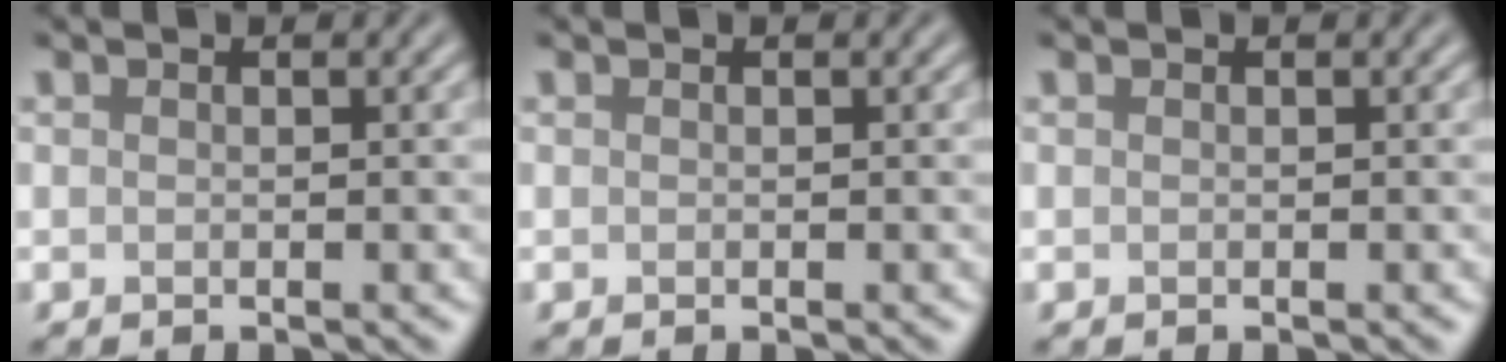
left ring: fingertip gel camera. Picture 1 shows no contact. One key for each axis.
{"total": 0.0}
{"total": 0.0}